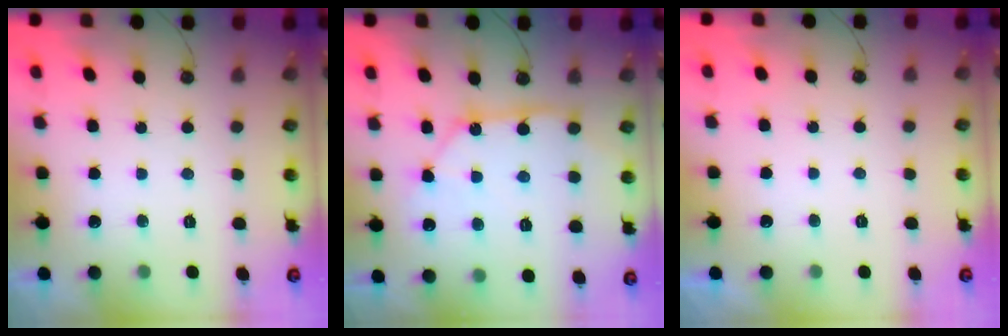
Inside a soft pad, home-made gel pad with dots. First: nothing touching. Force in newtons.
{"total": 11.3, "press": 11.2, "slide": 1.0}
{"total": 0.0}